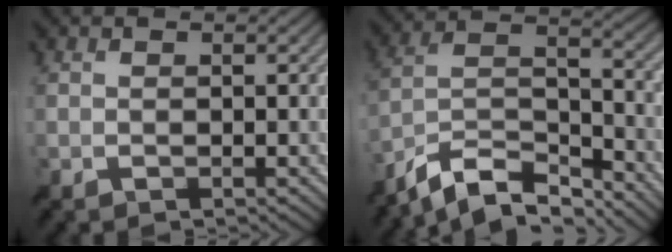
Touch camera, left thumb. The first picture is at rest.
{"total": 10.5, "force": [-8.4, 3.1, 5.5], "torque": [-0.110, 0.006, -0.166]}